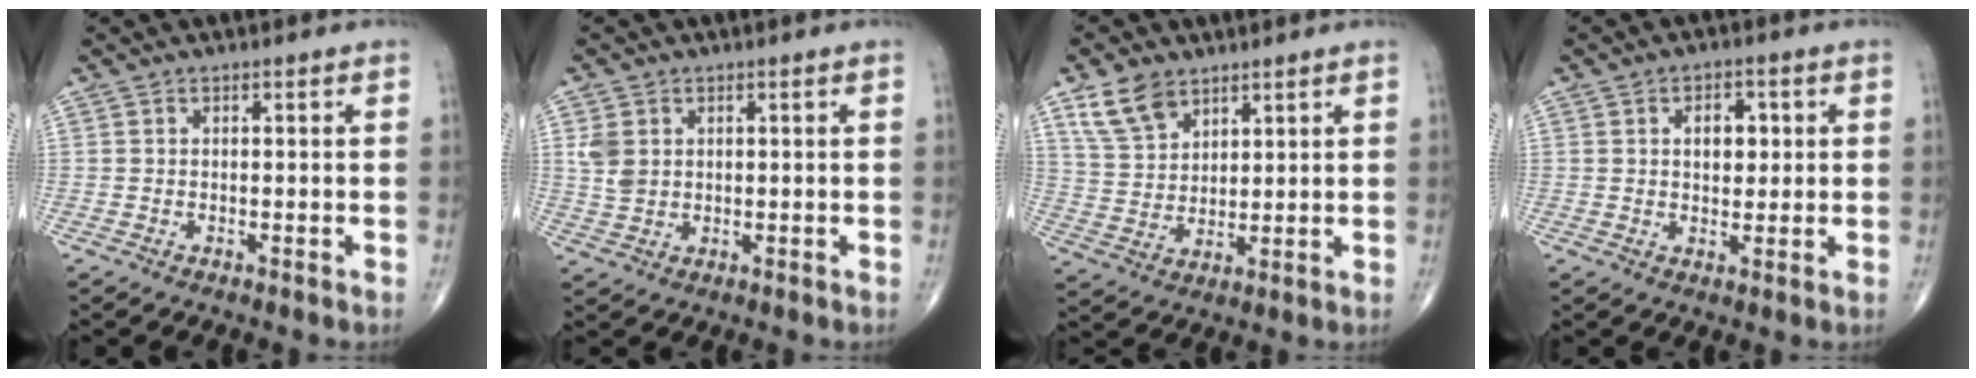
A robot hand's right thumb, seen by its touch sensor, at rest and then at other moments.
{"total": 4.4, "force": [1.1, 3.4, 2.4], "torque": [-0.038, -0.003, 0.029]}
{"total": 8.5, "force": [5.4, 5.2, 4.0], "torque": [-0.061, -0.022, 0.113]}
{"total": 5.5, "force": [1.2, 3.5, 4.0], "torque": [-0.036, 0.000, 0.018]}